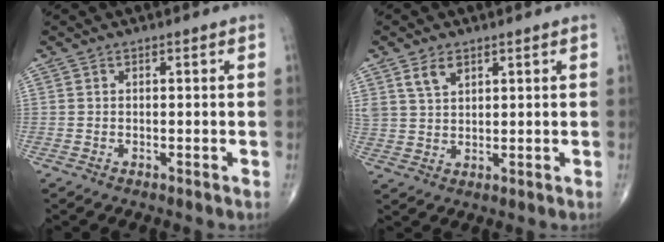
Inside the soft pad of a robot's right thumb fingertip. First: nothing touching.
{"total": 4.6, "force": [2.7, 2.7, 2.5], "torque": [-0.041, -0.012, 0.058]}